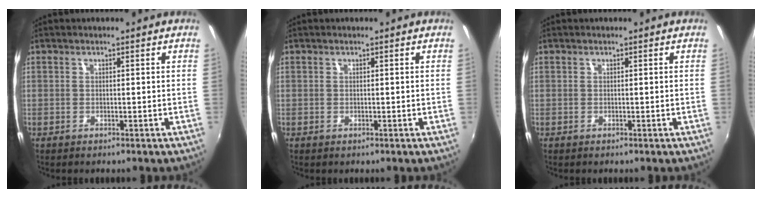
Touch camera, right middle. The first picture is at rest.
{"total": 0.0}
{"total": 0.0}